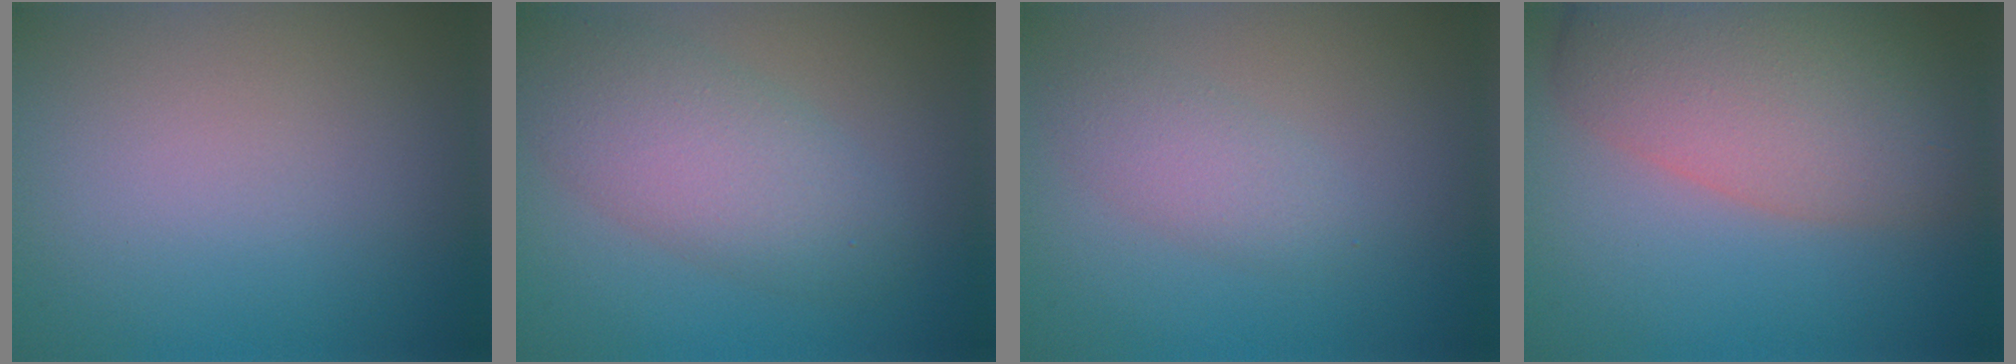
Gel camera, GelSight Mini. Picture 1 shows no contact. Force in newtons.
{"total": 5.3, "press": 5.3, "slide": 0.2}
{"total": 2.2, "press": 2.2, "slide": 0.1}
{"total": 9.3, "press": 9.3, "slide": 0.7}